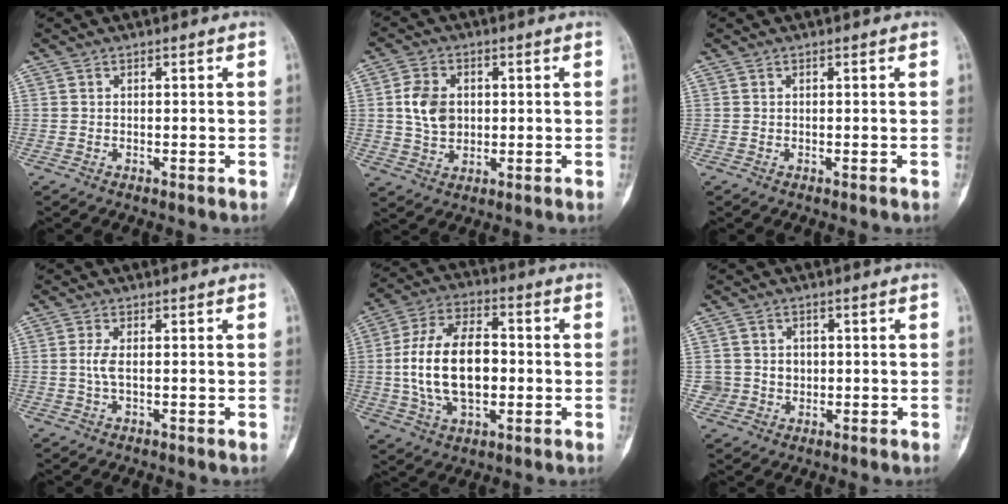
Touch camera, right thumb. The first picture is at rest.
{"total": 7.5, "force": [1.0, 5.6, 4.9], "torque": [-0.077, -0.002, 0.020]}
{"total": 0.0}
{"total": 2.3, "force": [0.0, 0.8, 2.2], "torque": [-0.057, 0.002, 0.001]}
{"total": 17.1, "force": [-0.6, 9.7, 14.0], "torque": [-0.254, 0.021, -0.010]}
{"total": 4.8, "force": [0.4, 4.7, 1.0], "torque": [0.010, 0.006, 0.010]}